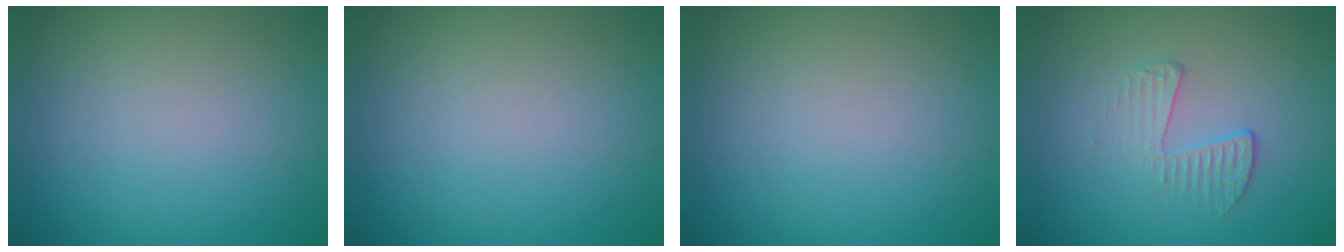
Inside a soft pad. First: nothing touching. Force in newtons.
{"total": 0.0}
{"total": 0.0}
{"total": 1.9, "press": 0.7, "slide": 1.8}